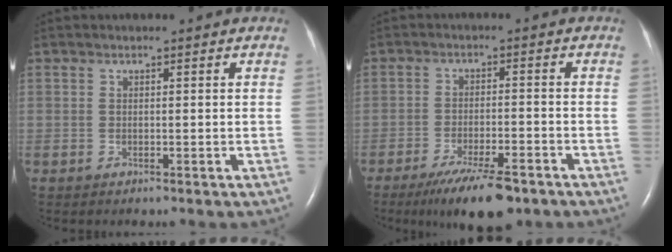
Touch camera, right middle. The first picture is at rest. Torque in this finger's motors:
{"motor_torque": [0.98, -0.94, 0.54, 0.13]}